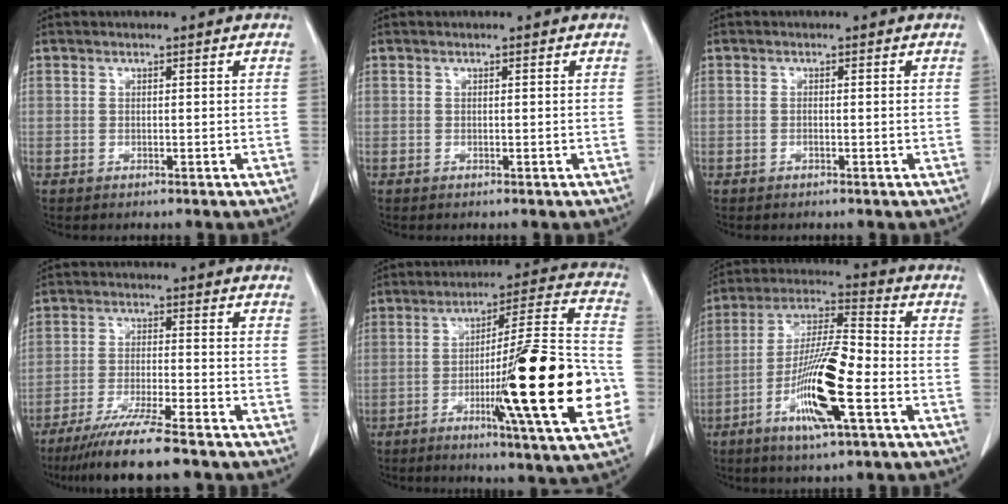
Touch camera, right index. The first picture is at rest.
{"total": 0.0}
{"total": 0.6, "force": [-0.2, 0.0, 0.6], "torque": [-0.012, 0.000, -0.001]}
{"total": 10.9, "force": [-8.7, -0.3, 6.5], "torque": [-0.105, -0.033, -0.146]}
{"total": 23.4, "force": [-5.9, 0.1, 22.7], "torque": [-0.304, -0.007, -0.095]}
{"total": 14.5, "force": [-5.2, 1.5, 13.5], "torque": [-0.260, -0.009, -0.098]}